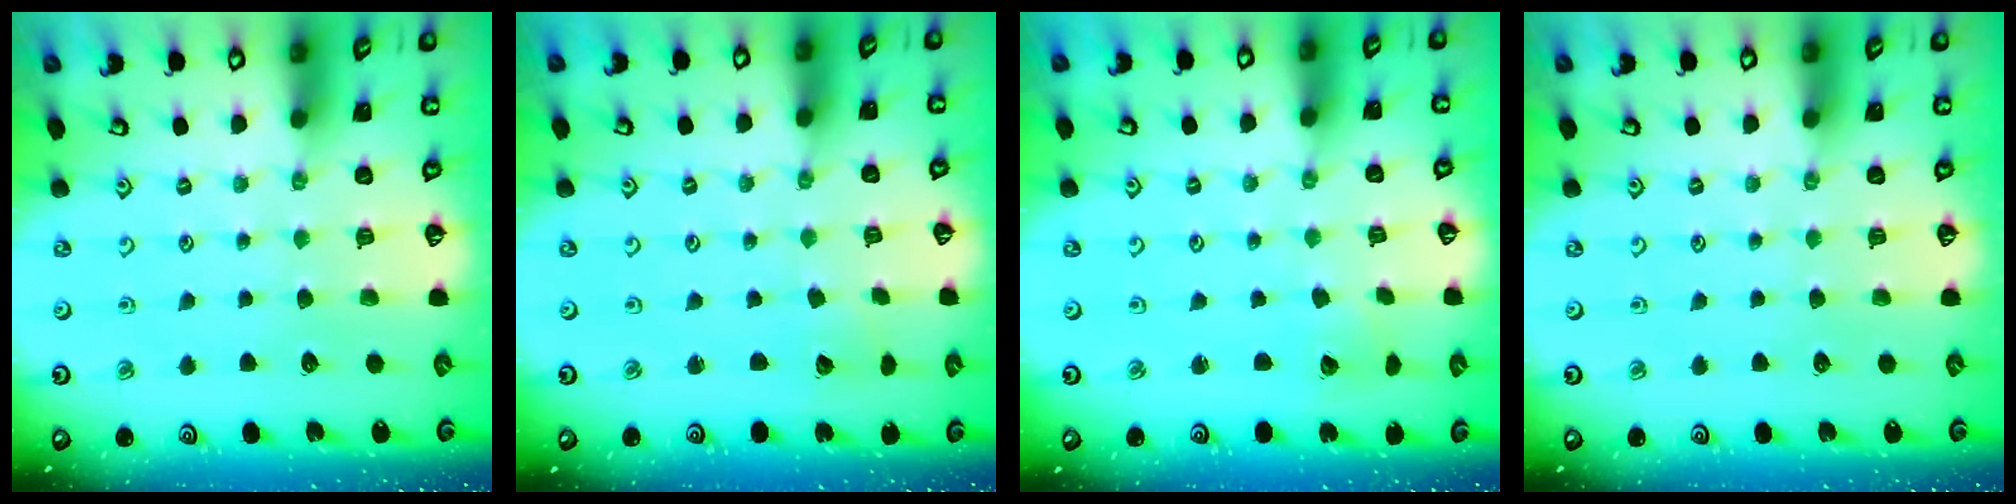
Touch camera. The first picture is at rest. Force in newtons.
{"total": 1.2, "press": 1.2, "slide": 0.0}
{"total": 2.2, "press": 2.2, "slide": 0.2}
{"total": 0.0}